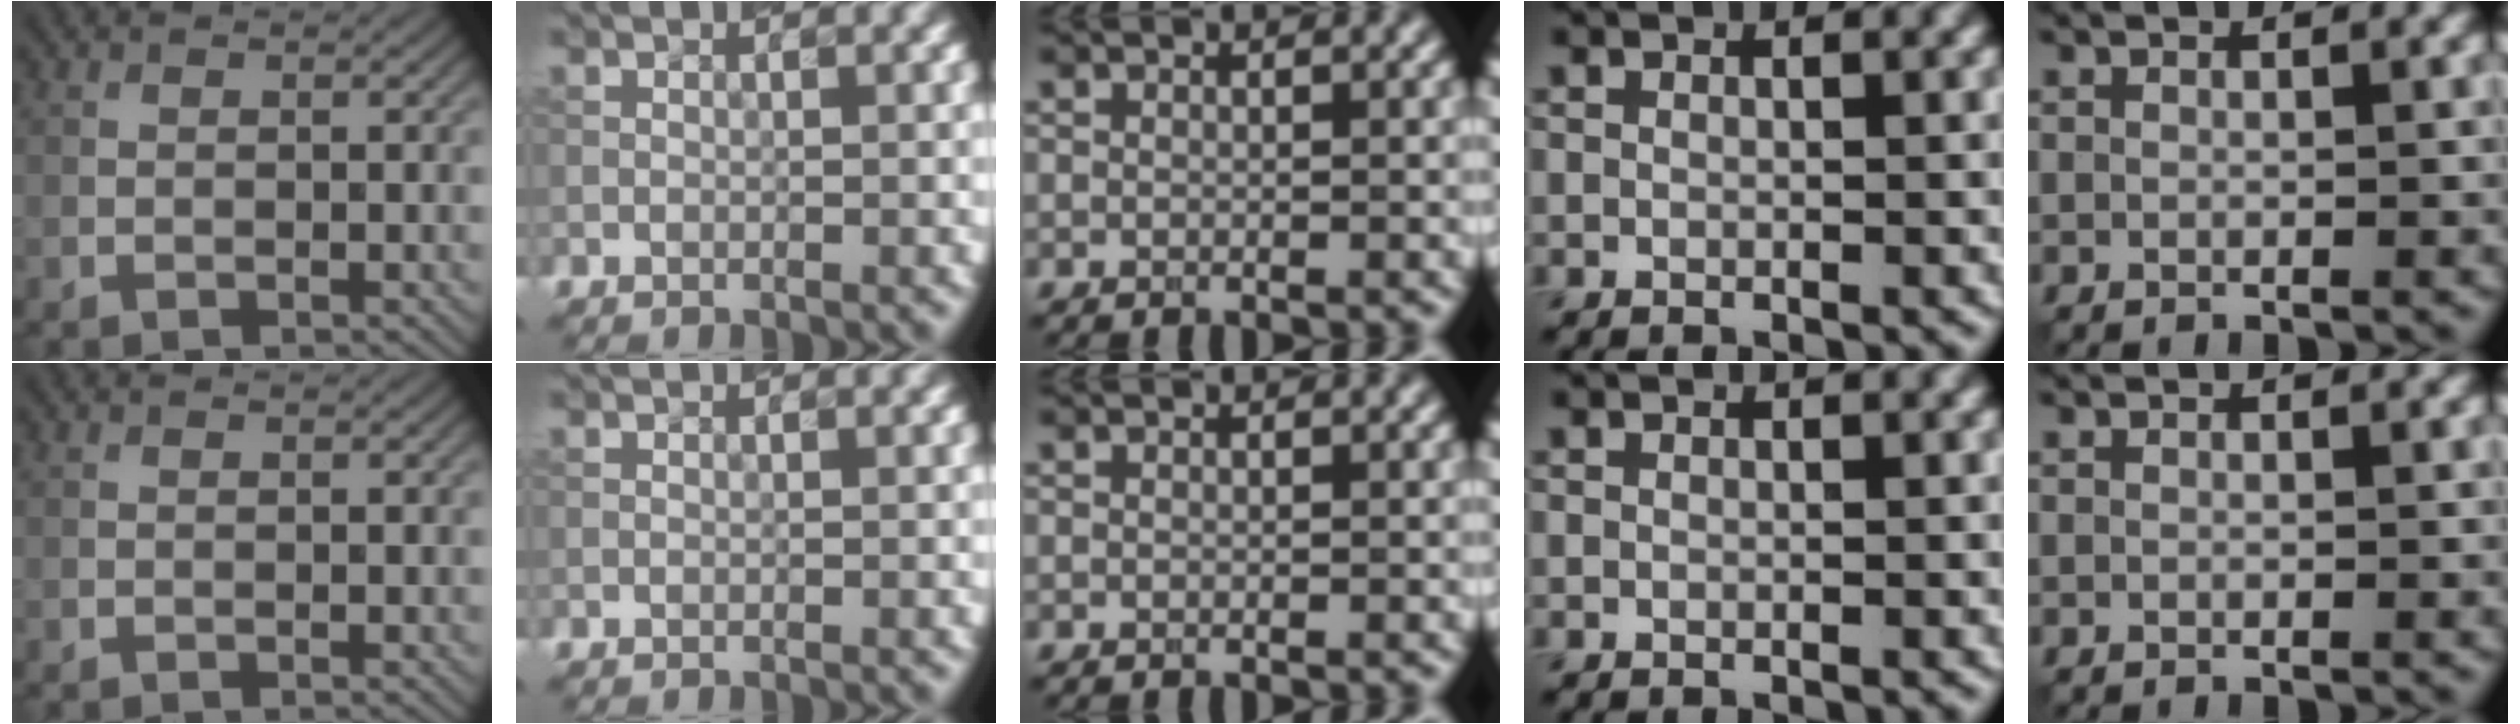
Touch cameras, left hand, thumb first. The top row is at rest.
{}